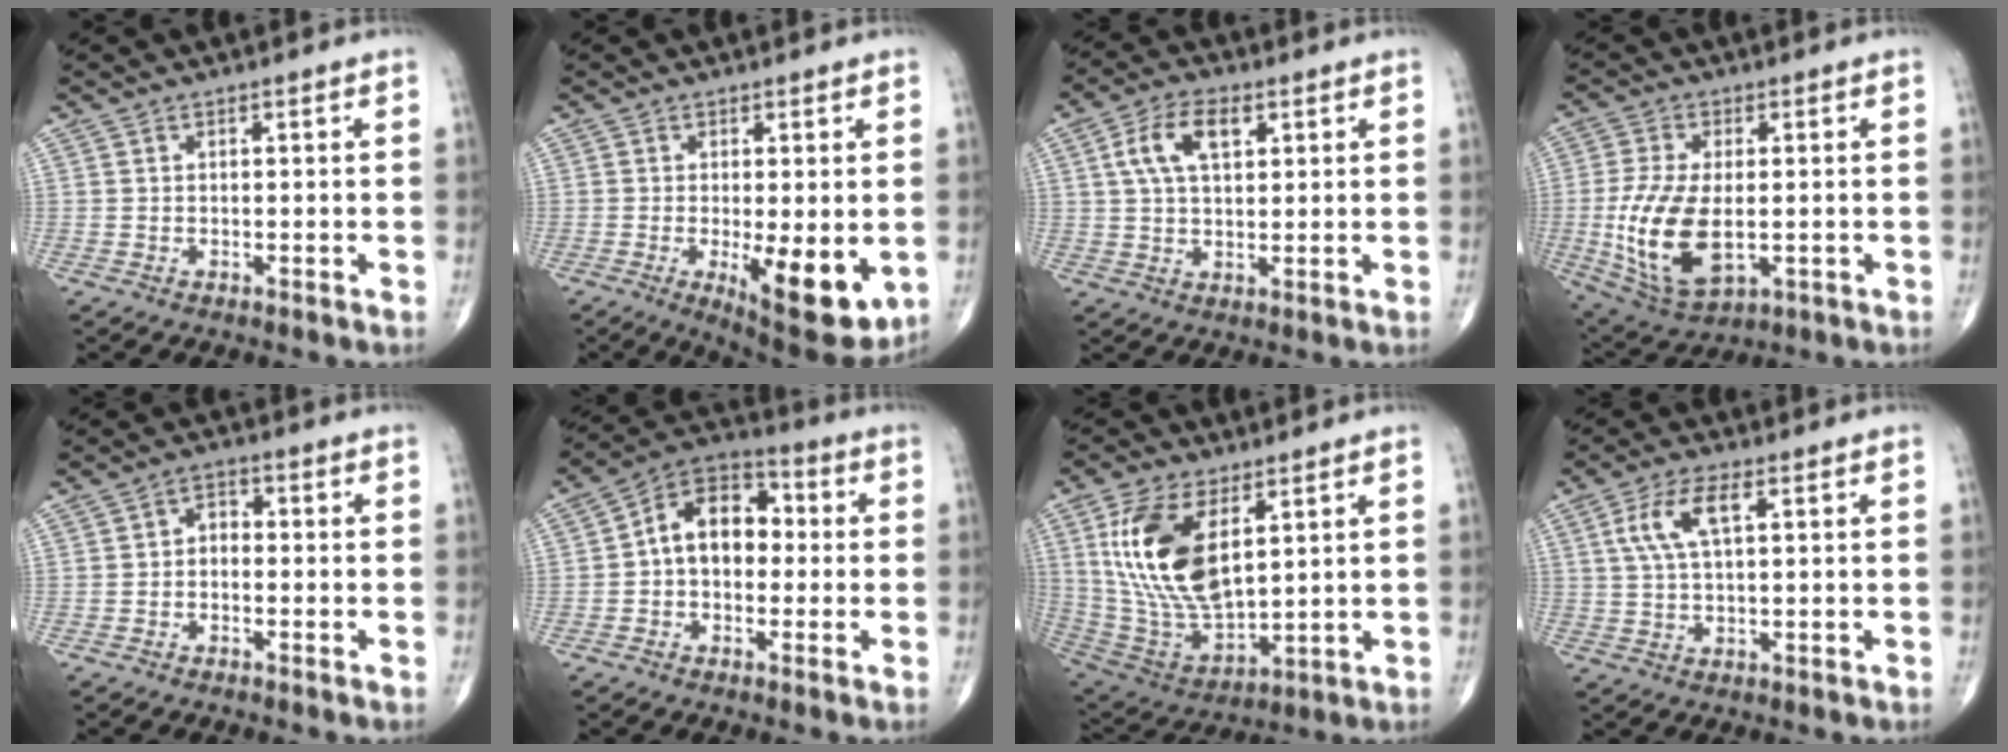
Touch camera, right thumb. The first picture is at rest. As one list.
[{"total": 12.4, "force": [-2.7, 4.2, 11.3], "torque": [-0.151, -0.026, -0.028]}, {"total": 8.6, "force": [2.9, 4.5, 6.7], "torque": [-0.122, 0.006, 0.052]}, {"total": 14.9, "force": [-1.9, 7.7, 12.6], "torque": [-0.257, -0.014, -0.021]}, {"total": 2.9, "force": [-0.6, 2.1, 1.9], "torque": [-0.014, 0.017, -0.024]}, {"total": 11.7, "force": [0.2, 8.1, 8.5], "torque": [-0.106, 0.037, -0.015]}, {"total": 18.7, "force": [5.9, 9.3, 15.1], "torque": [-0.290, -0.028, 0.123]}, {"total": 7.3, "force": [2.3, 2.8, 6.4], "torque": [-0.139, 0.008, 0.047]}]